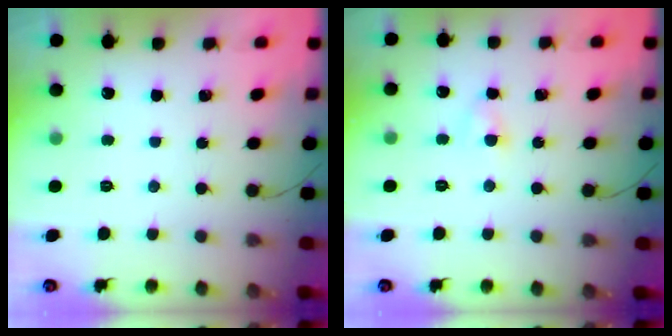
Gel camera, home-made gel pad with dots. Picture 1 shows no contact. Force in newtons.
{"total": 3.7, "press": 3.5, "slide": 1.3}